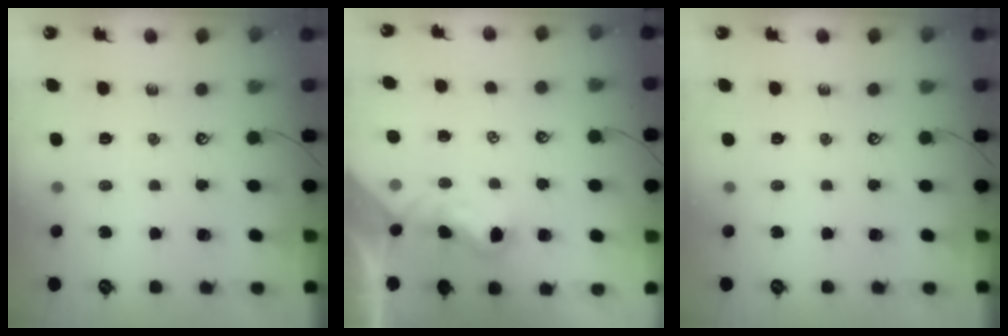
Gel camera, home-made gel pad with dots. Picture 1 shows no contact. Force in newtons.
{"total": 0.7, "press": 0.6, "slide": 0.3}
{"total": 0.0}